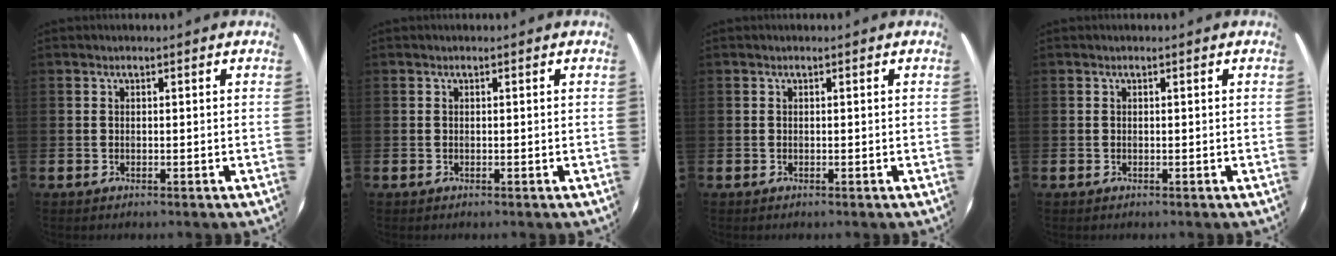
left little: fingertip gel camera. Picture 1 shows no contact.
{"total": 0.0}
{"total": 0.0}
{"total": 0.0}